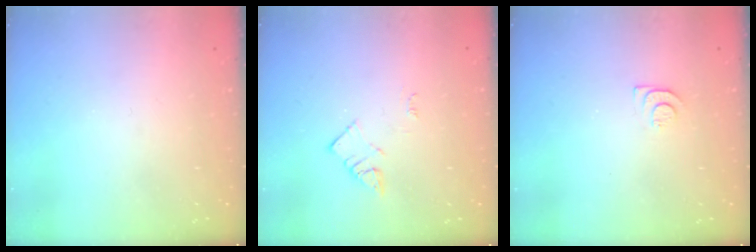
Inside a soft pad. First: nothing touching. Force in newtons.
{"total": 2.7, "press": 2.6, "slide": 0.4}
{"total": 7.4, "press": 7.4, "slide": 0.5}